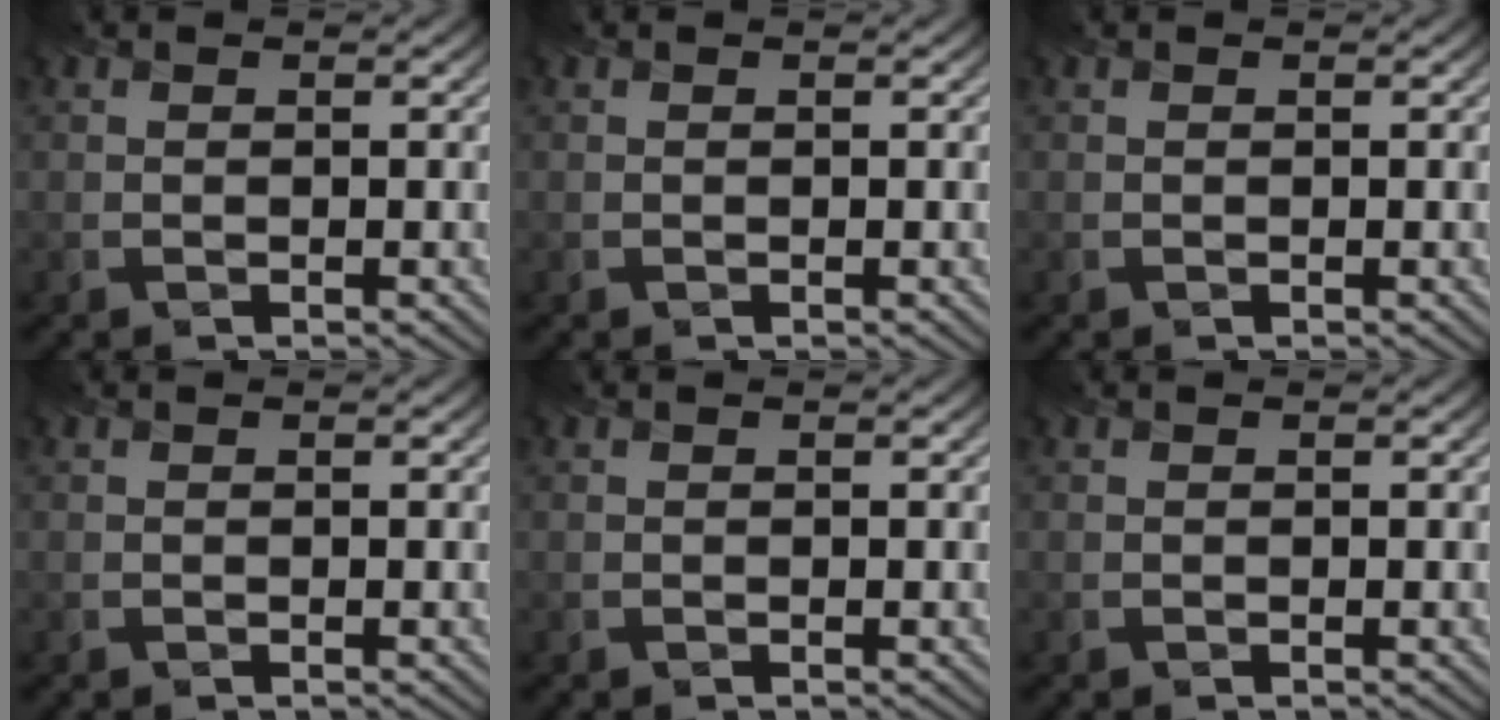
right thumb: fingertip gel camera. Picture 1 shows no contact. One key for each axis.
{"total": 0.0}
{"total": 0.0}
{"total": 0.0}
{"total": 0.0}
{"total": 0.0}